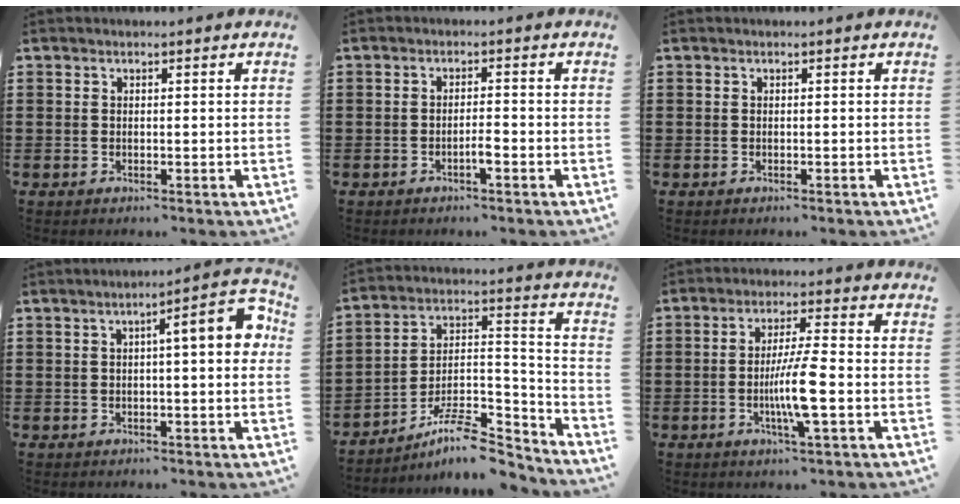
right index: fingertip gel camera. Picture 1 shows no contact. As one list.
[{"total": 2.2, "force": [-1.2, 0.3, 1.8], "torque": [-0.033, 0.000, -0.021]}, {"total": 0.0}, {"total": 7.3, "force": [1.1, 1.5, 7.1], "torque": [-0.100, -0.006, 0.010]}, {"total": 9.6, "force": [-8.0, 2.9, 4.5], "torque": [-0.071, 0.024, -0.151]}, {"total": 7.6, "force": [-1.9, 0.4, 7.4], "torque": [-0.144, -0.015, -0.041]}]